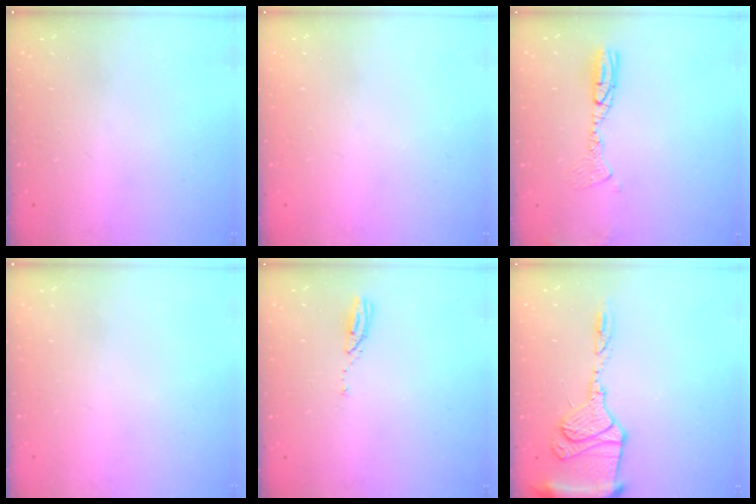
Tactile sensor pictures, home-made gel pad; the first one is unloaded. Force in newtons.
{"total": 0.0}
{"total": 9.6, "press": 9.5, "slide": 1.9}
{"total": 0.0}
{"total": 3.0, "press": 2.9, "slide": 0.3}
{"total": 14.7, "press": 14.6, "slide": 1.8}